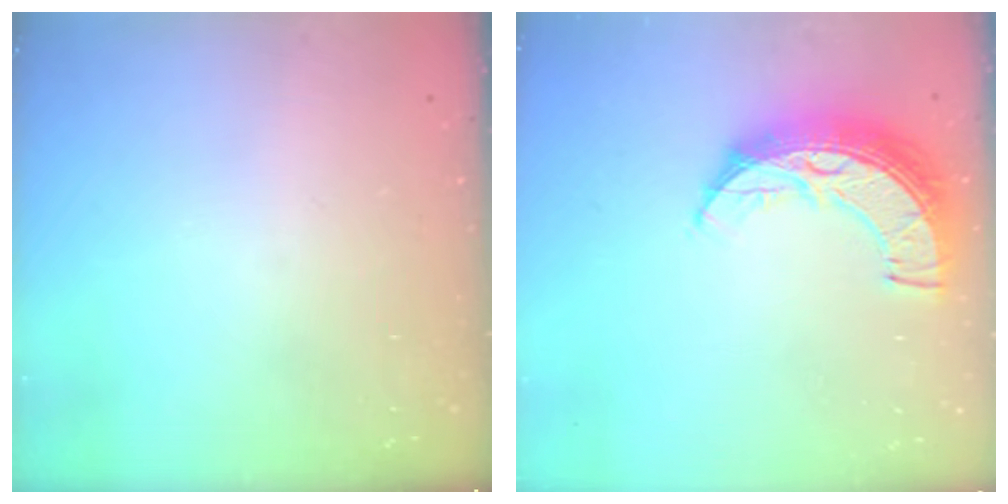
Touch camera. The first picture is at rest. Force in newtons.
{"total": 12.3, "press": 12.3, "slide": 0.9}